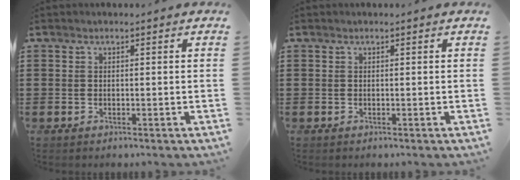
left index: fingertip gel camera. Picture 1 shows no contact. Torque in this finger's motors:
{"motor_torque": [0.07, -0.04, 0.00, 0.00]}